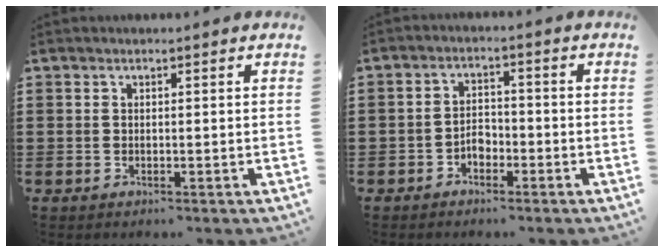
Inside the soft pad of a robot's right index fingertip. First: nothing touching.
{"total": 2.6, "force": [-1.6, 1.6, 1.3], "torque": [-0.028, 0.006, -0.033]}